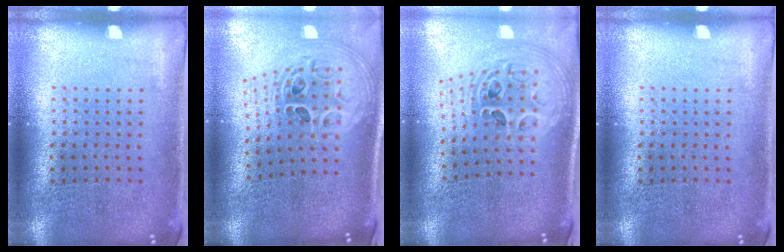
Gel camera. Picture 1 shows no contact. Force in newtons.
{"total": 2.9, "press": 2.0, "slide": 2.1}
{"total": 2.7, "press": 2.0, "slide": 1.8}
{"total": 0.0}